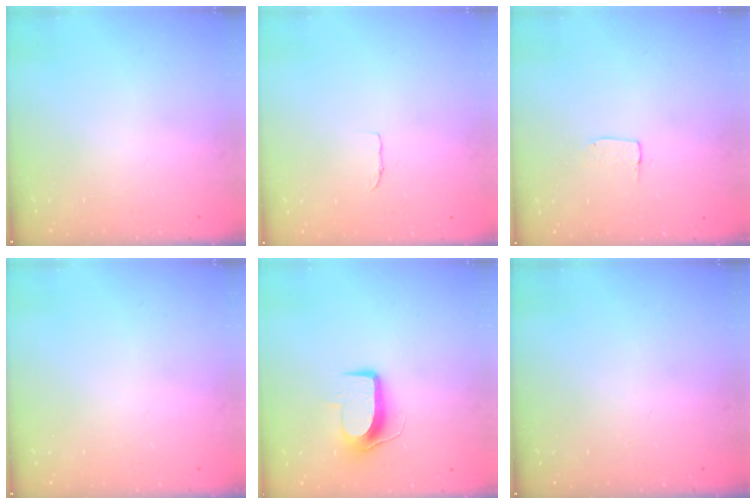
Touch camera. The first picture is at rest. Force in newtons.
{"total": 3.4, "press": 3.4, "slide": 0.2}
{"total": 3.9, "press": 3.9, "slide": 0.1}
{"total": 0.0}
{"total": 9.6, "press": 9.6, "slide": 0.3}
{"total": 0.0}